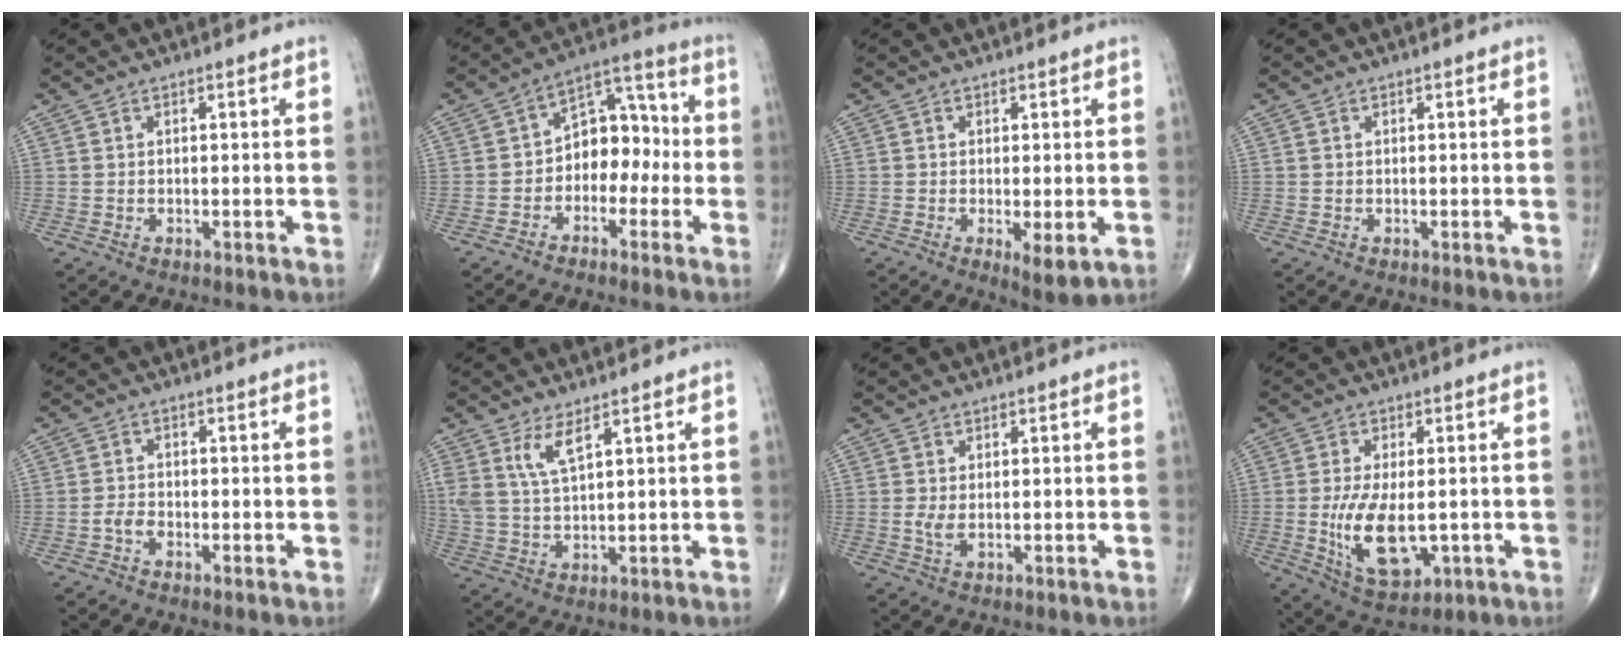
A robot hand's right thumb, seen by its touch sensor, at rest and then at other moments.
{"total": 10.0, "force": [-1.8, 6.9, 6.9], "torque": [-0.064, 0.047, -0.046]}
{"total": 4.4, "force": [-1.1, 1.3, 4.1], "torque": [-0.067, -0.016, -0.016]}
{"total": 0.0}
{"total": 1.9, "force": [-0.9, 1.1, 1.3], "torque": [-0.021, 0.007, -0.023]}
{"total": 5.5, "force": [3.2, 1.7, 4.2], "torque": [-0.086, -0.020, 0.073]}
{"total": 1.9, "force": [0.2, 0.8, 1.7], "torque": [-0.036, -0.006, 0.007]}
{"total": 11.5, "force": [-1.7, 5.7, 9.8], "torque": [-0.171, -0.018, -0.015]}